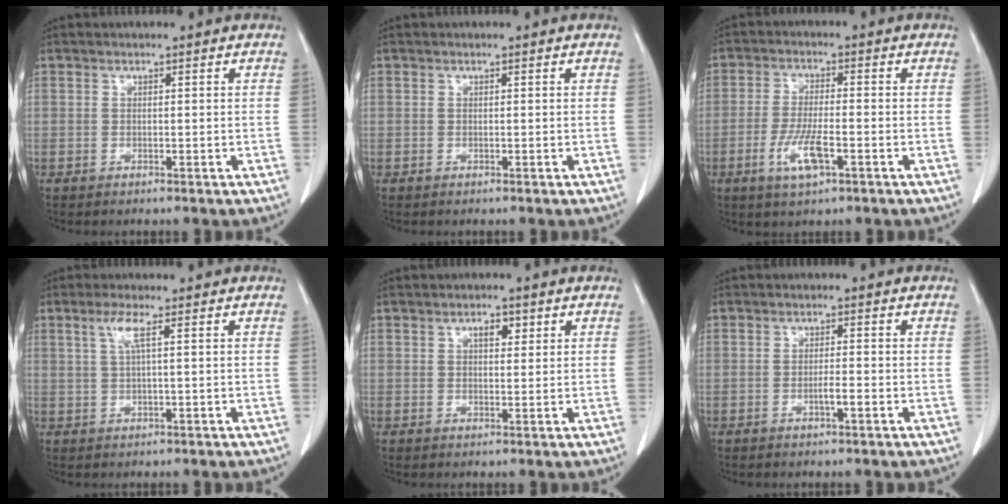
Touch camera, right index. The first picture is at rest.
{"total": 0.0}
{"total": 7.0, "force": [-2.9, 1.8, 6.1], "torque": [-0.124, -0.007, -0.048]}
{"total": 3.3, "force": [1.1, 0.3, 3.1], "torque": [-0.067, 0.008, 0.026]}
{"total": 3.0, "force": [1.2, 1.6, 2.2], "torque": [-0.039, 0.005, 0.020]}
{"total": 2.4, "force": [-0.9, 0.5, 2.1], "torque": [-0.039, 0.002, -0.014]}